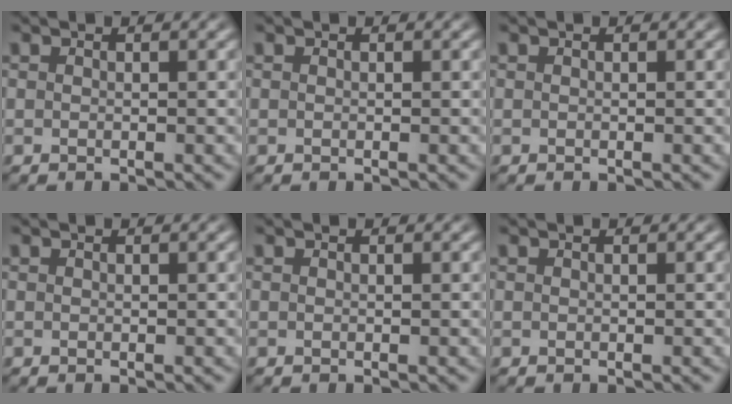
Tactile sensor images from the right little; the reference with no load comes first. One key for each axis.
{"total": 0.0}
{"total": 0.0}
{"total": 0.0}
{"total": 0.0}
{"total": 0.0}